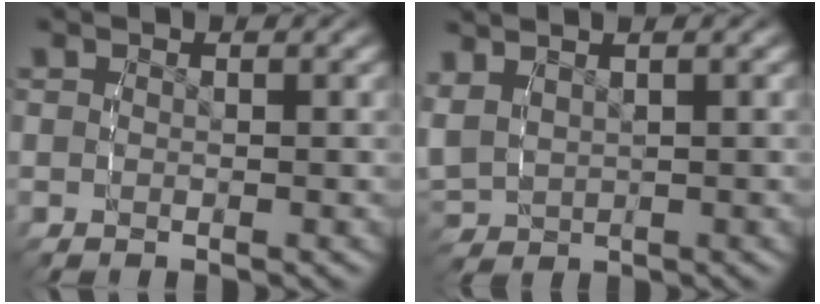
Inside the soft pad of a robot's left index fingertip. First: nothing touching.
{"total": 3.5, "force": [1.4, 2.6, 1.9], "torque": [-0.059, 0.000, 0.034]}